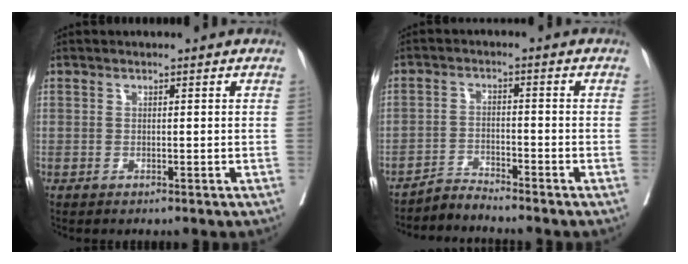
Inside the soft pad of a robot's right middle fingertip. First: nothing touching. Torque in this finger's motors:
{"motor_torque": [-0.03, 0.05, -0.02, 0.01]}